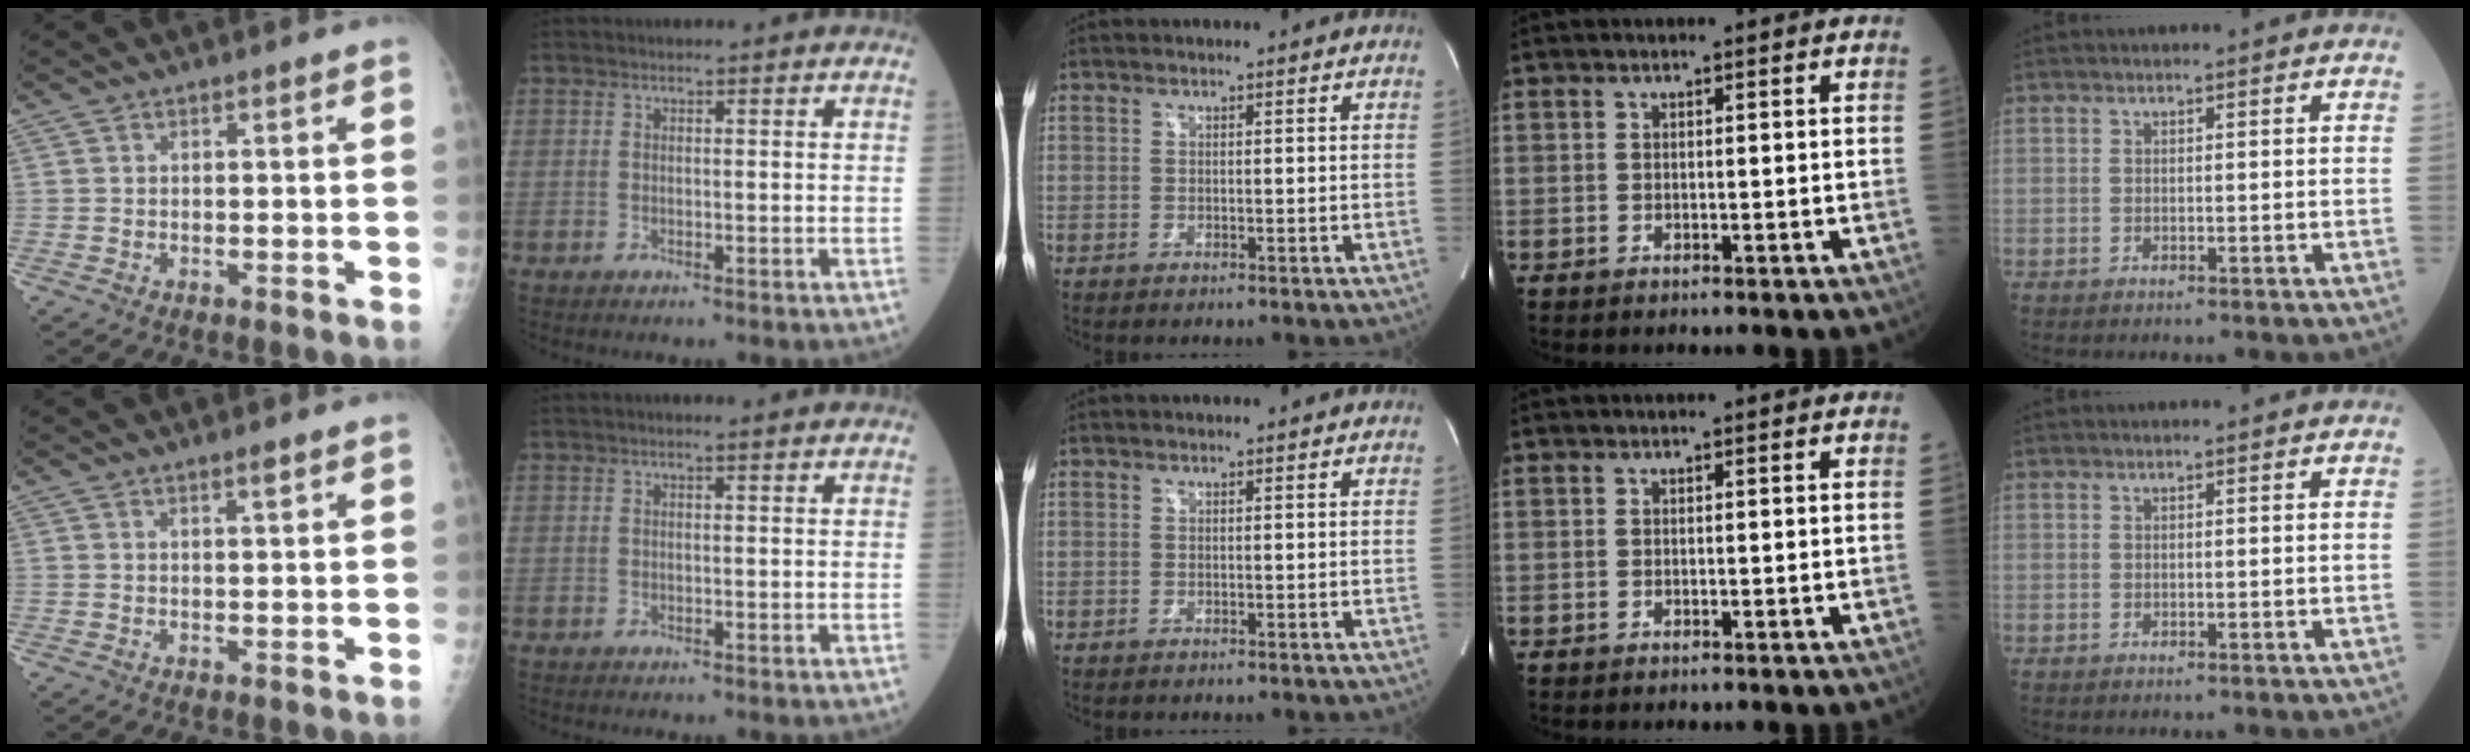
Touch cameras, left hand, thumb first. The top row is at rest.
{"thumb": {"total": 1.3, "force": [0.9, 0.1, 0.9], "torque": [-0.012, -0.005, 0.015]}, "index": {"total": 0.8, "force": [0.7, -0.1, 0.5], "torque": [-0.011, 0.005, 0.012]}}